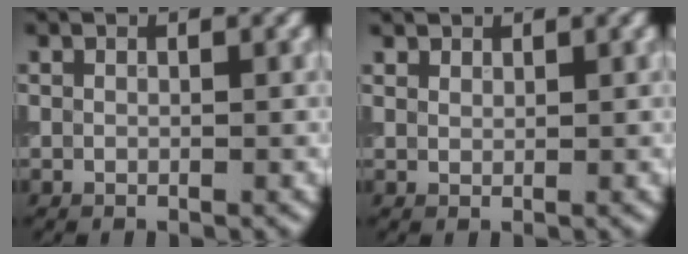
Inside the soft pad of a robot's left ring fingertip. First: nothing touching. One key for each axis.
{"total": 1.5, "fx": 1.2, "fy": 0.8, "fz": 0.3, "tx": -0.014, "ty": -0.005, "tz": 0.031}